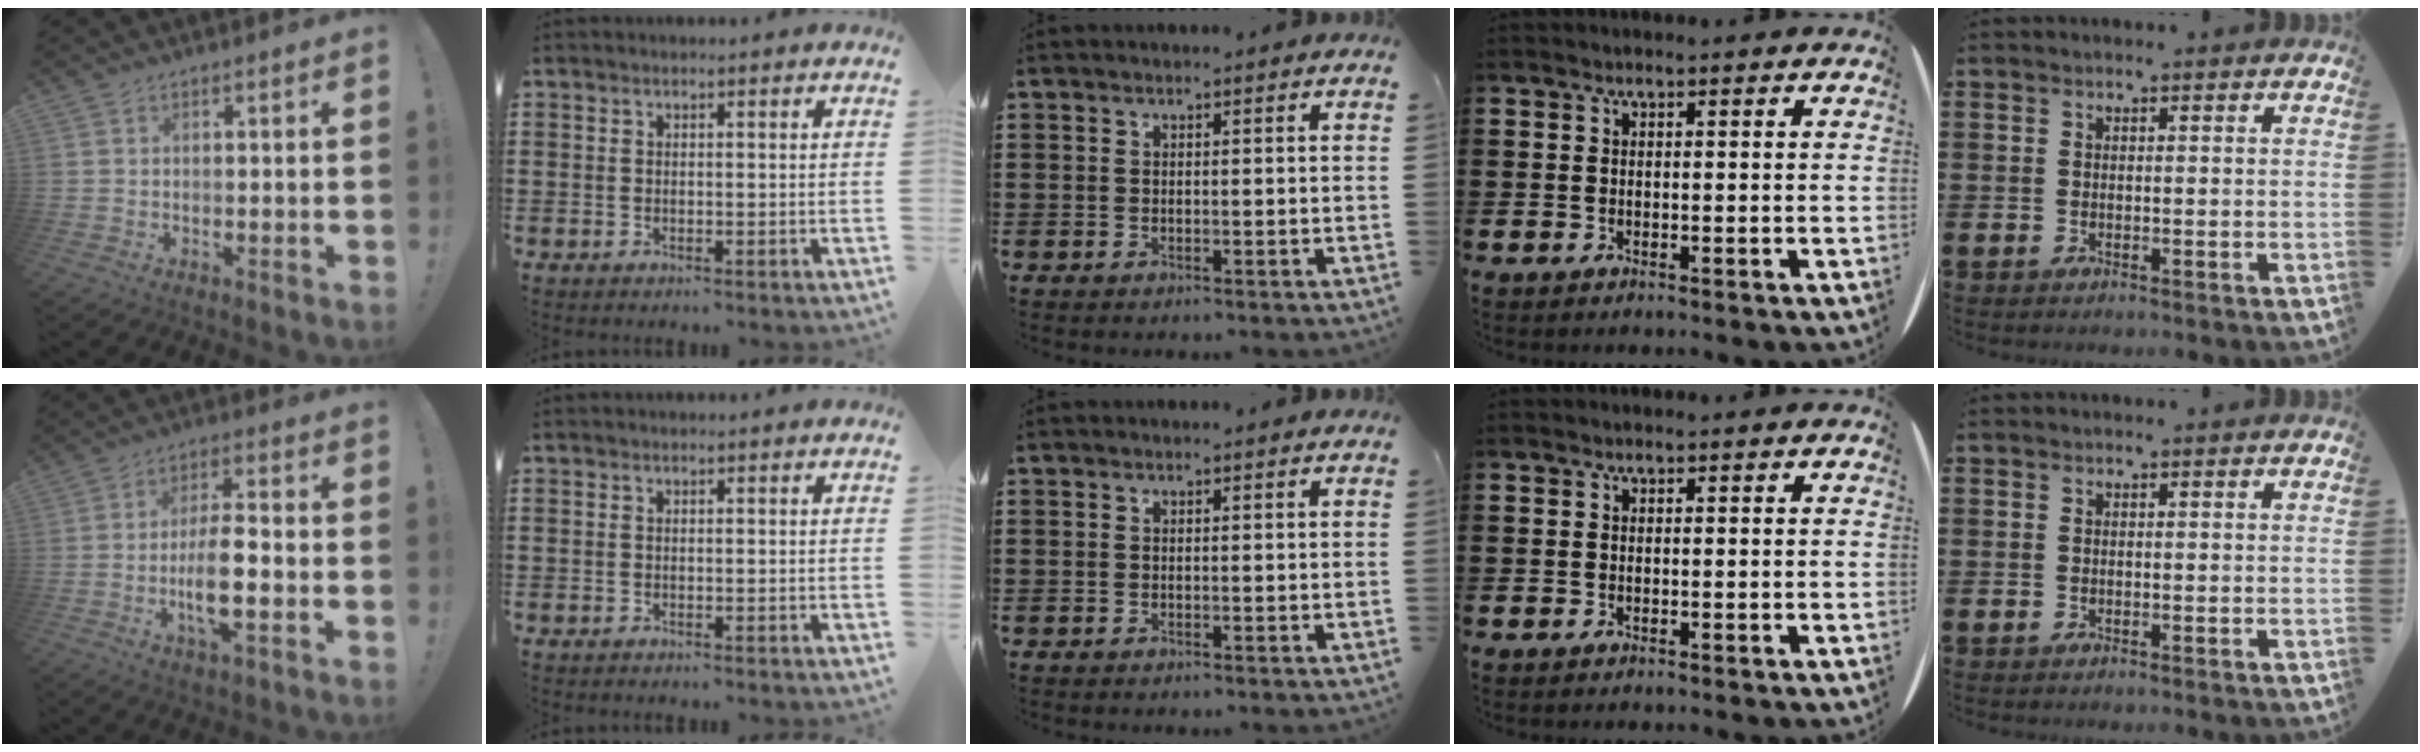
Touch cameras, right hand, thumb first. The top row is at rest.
{"thumb": {"total": 10.6, "force": [-2.7, 3.1, 9.8], "torque": [-0.195, 0.002, -0.054]}}